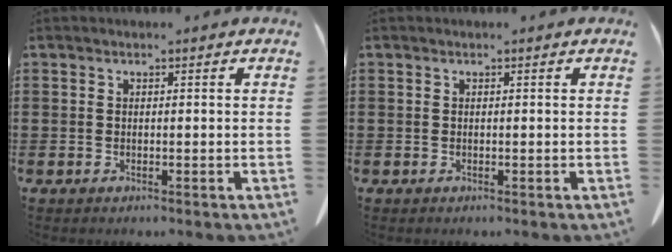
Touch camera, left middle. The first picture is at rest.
{"total": 0.0}